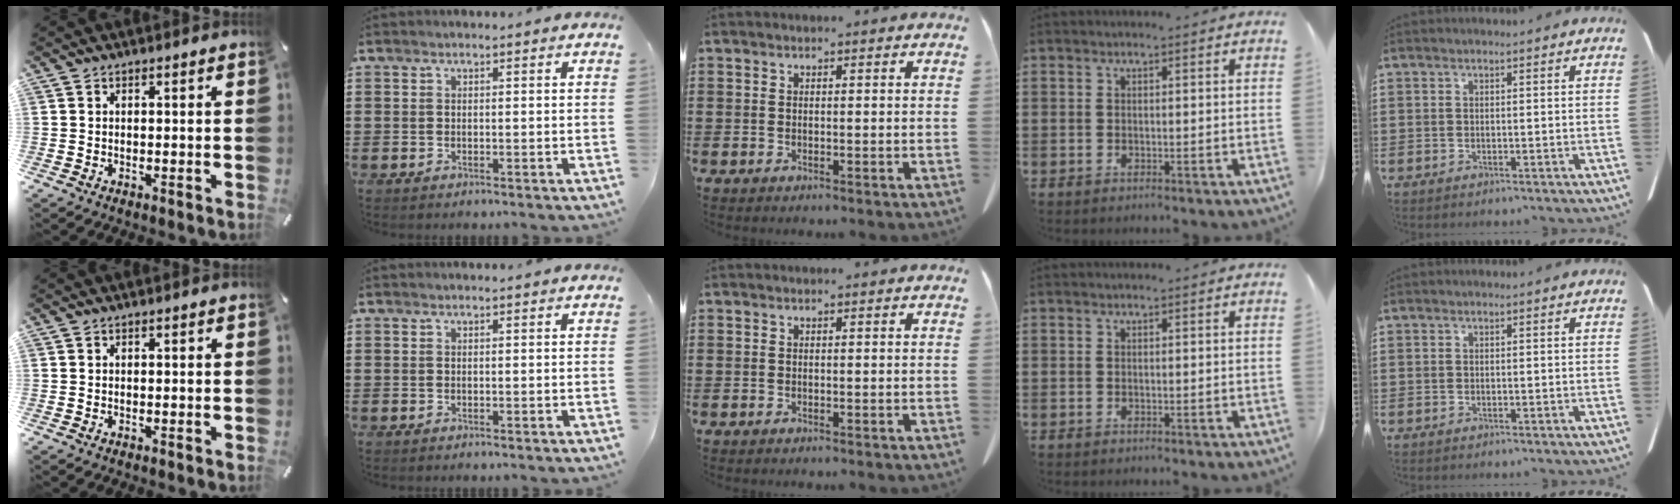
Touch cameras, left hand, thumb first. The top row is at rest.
{}